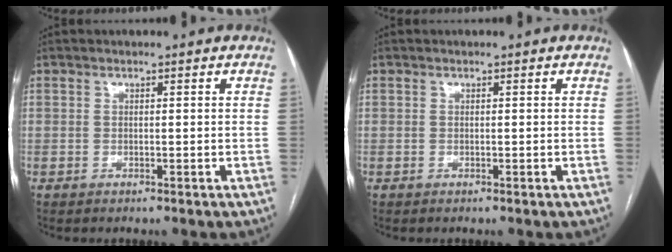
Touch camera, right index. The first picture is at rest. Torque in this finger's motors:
{"motor_torque": [0.00, 0.00, 0.00, 0.01]}